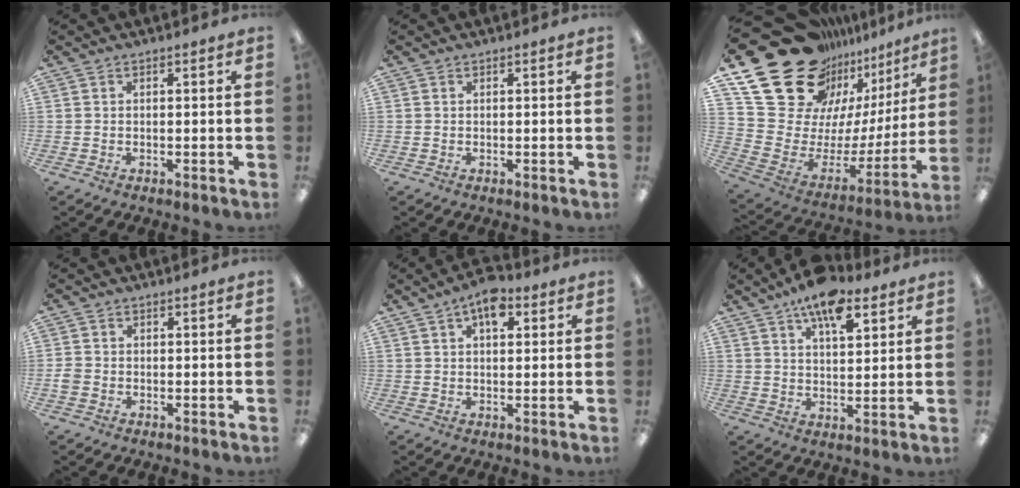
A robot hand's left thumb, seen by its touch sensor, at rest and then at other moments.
{"total": 0.0}
{"total": 28.1, "force": [19.1, 16.0, 13.1], "torque": [-0.229, -0.154, 0.383]}
{"total": 1.9, "force": [-0.6, 1.6, 0.8], "torque": [-0.012, 0.004, -0.011]}
{"total": 6.7, "force": [3.5, 3.5, 4.6], "torque": [-0.063, -0.008, 0.057]}
{"total": 11.4, "force": [7.4, 4.9, 7.1], "torque": [-0.105, -0.036, 0.128]}